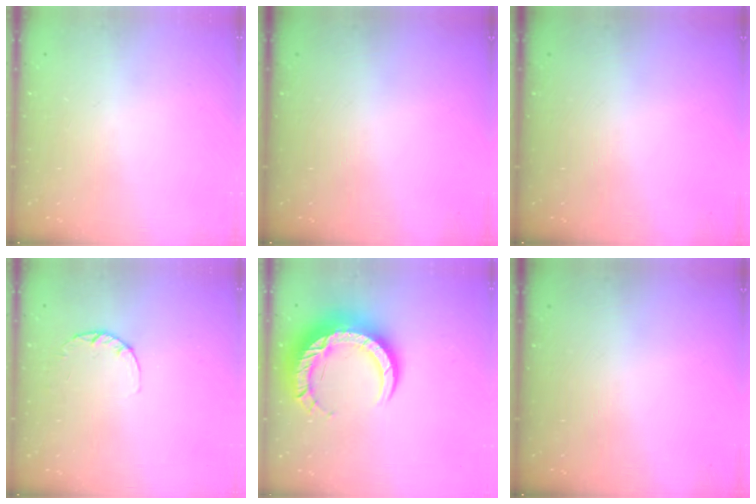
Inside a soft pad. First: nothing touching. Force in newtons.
{"total": 0.0}
{"total": 0.0}
{"total": 2.6, "press": 2.5, "slide": 0.4}
{"total": 15.7, "press": 15.6, "slide": 1.4}
{"total": 0.0}